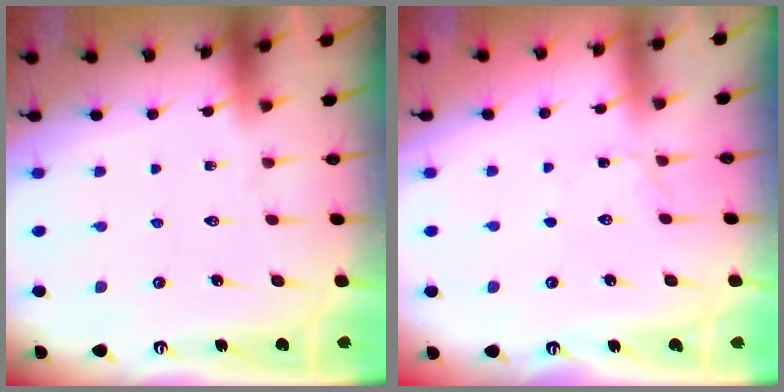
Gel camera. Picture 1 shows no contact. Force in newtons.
{"total": 1.5, "press": 1.4, "slide": 0.1}